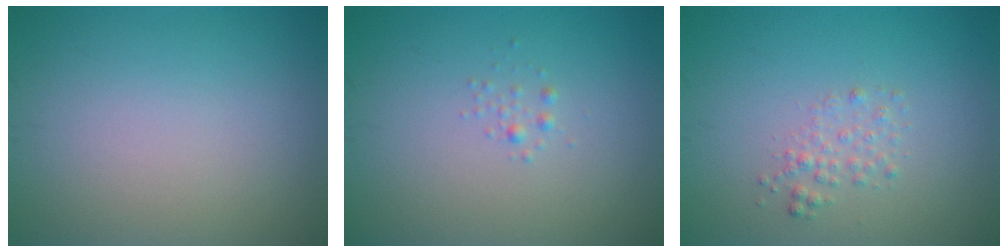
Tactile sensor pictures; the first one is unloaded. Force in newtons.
{"total": 0.6, "press": 0.6, "slide": 0.0}
{"total": 1.4, "press": 1.4, "slide": 0.1}